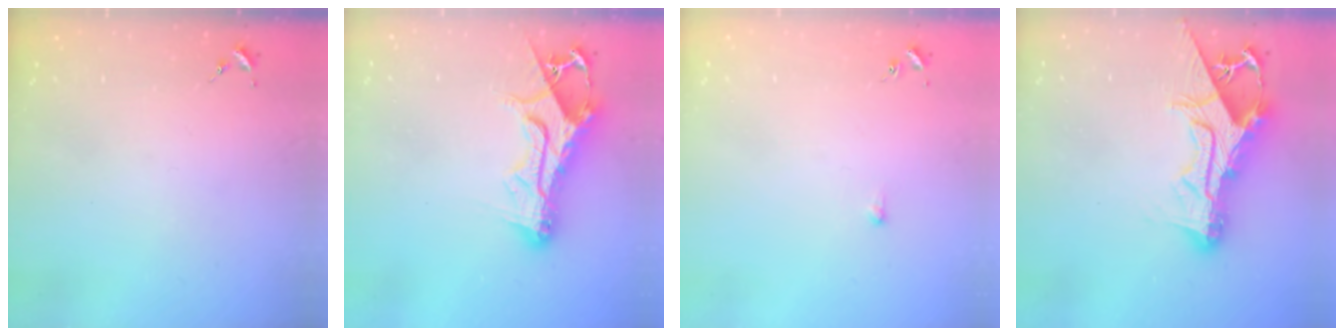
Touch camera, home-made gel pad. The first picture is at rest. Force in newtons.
{"total": 14.9, "press": 14.8, "slide": 1.5}
{"total": 2.9, "press": 2.8, "slide": 0.6}
{"total": 15.5, "press": 15.4, "slide": 1.6}